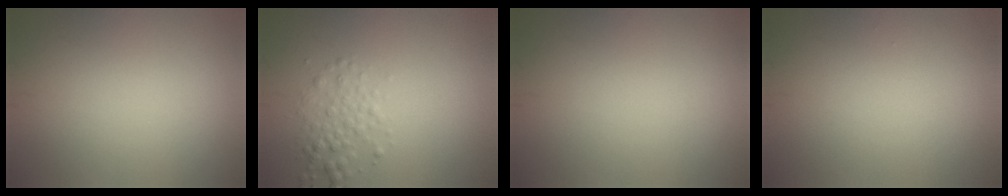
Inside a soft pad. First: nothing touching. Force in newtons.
{"total": 2.2, "press": 2.2, "slide": 0.0}
{"total": 0.0}
{"total": 0.0}